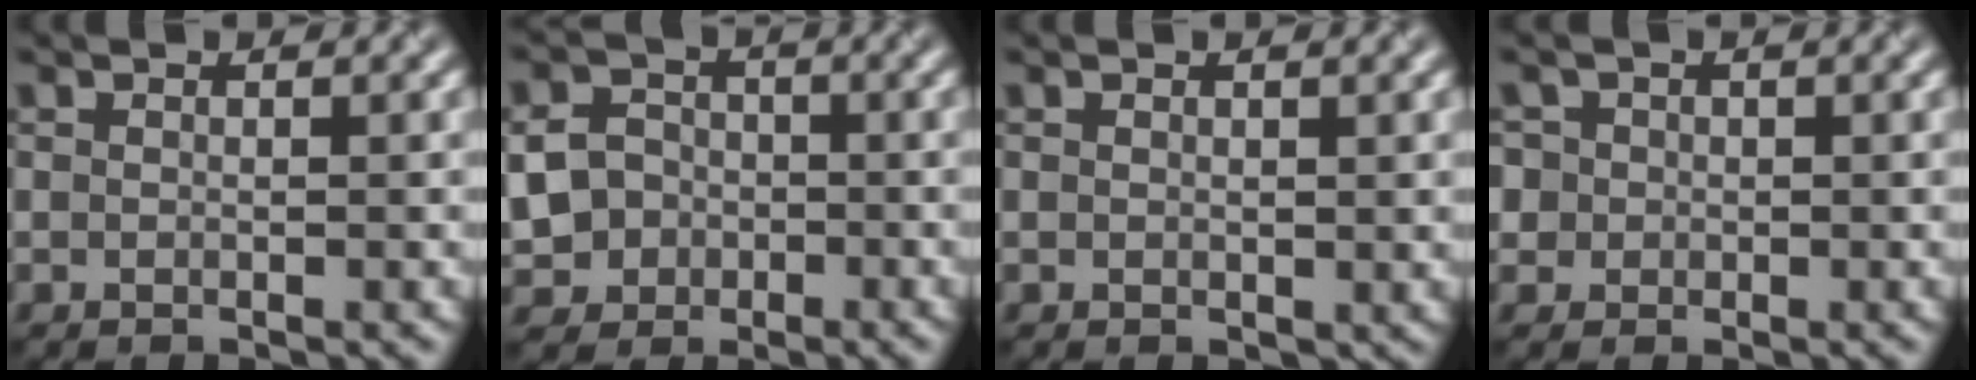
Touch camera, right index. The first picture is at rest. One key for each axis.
{"total": 6.5, "fx": -1.8, "fy": 5.9, "fz": 2.1, "tx": -0.039, "ty": -0.013, "tz": -0.051}
{"total": 0.5, "fx": 0.3, "fy": 0.4, "fz": 0.2, "tx": 0.000, "ty": -0.002, "tz": 0.005}
{"total": 3.8, "fx": 1.0, "fy": 3.4, "fz": 1.3, "tx": -0.018, "ty": 0.022, "tz": 0.004}